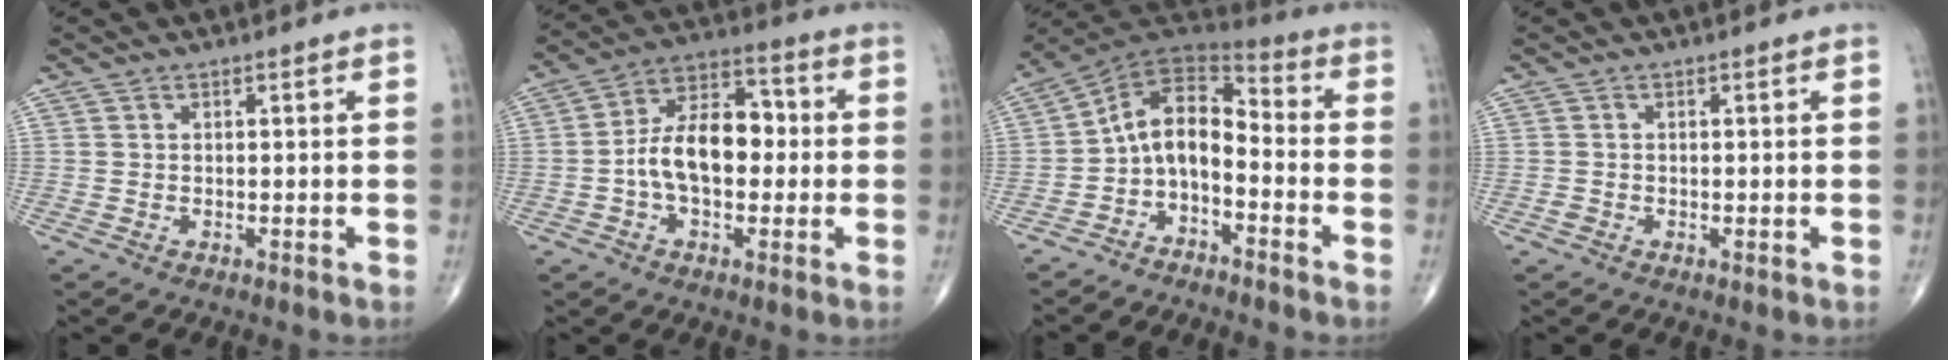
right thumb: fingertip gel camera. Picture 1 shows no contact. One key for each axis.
{"total": 13.2, "fx": -0.9, "fy": 7.9, "fz": 10.5, "tx": -0.165, "ty": 0.038, "tz": -0.024}
{"total": 10.1, "fx": -3.5, "fy": 5.9, "fz": 7.4, "tx": -0.100, "ty": 0.083, "tz": -0.076}
{"total": 0.8, "fx": -0.3, "fy": 0.7, "fz": 0.4, "tx": -0.009, "ty": 0.000, "tz": -0.006}